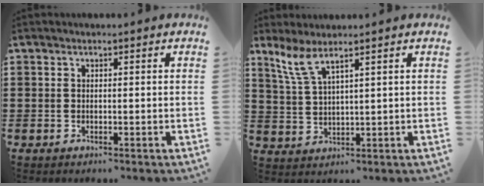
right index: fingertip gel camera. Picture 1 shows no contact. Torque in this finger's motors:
{"motor_torque": [0.99, 1.14, 0.19, 0.10]}